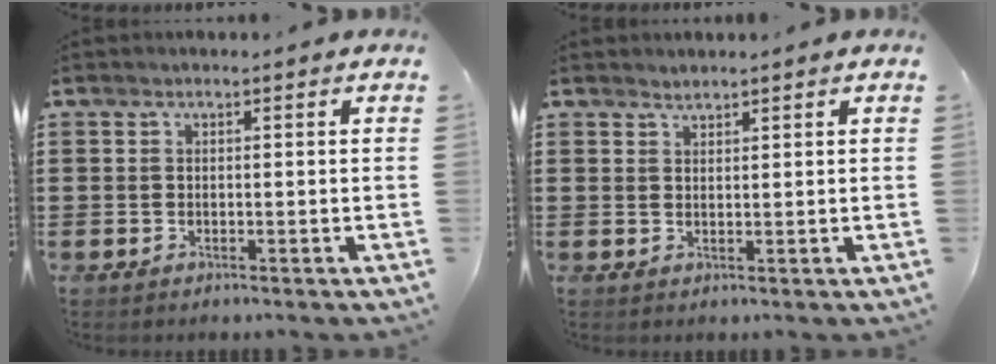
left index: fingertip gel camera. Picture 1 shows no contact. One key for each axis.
{"total": 1.1, "fx": 1.1, "fy": 0.1, "fz": -0.1, "tx": 0.000, "ty": 0.000, "tz": 0.022}